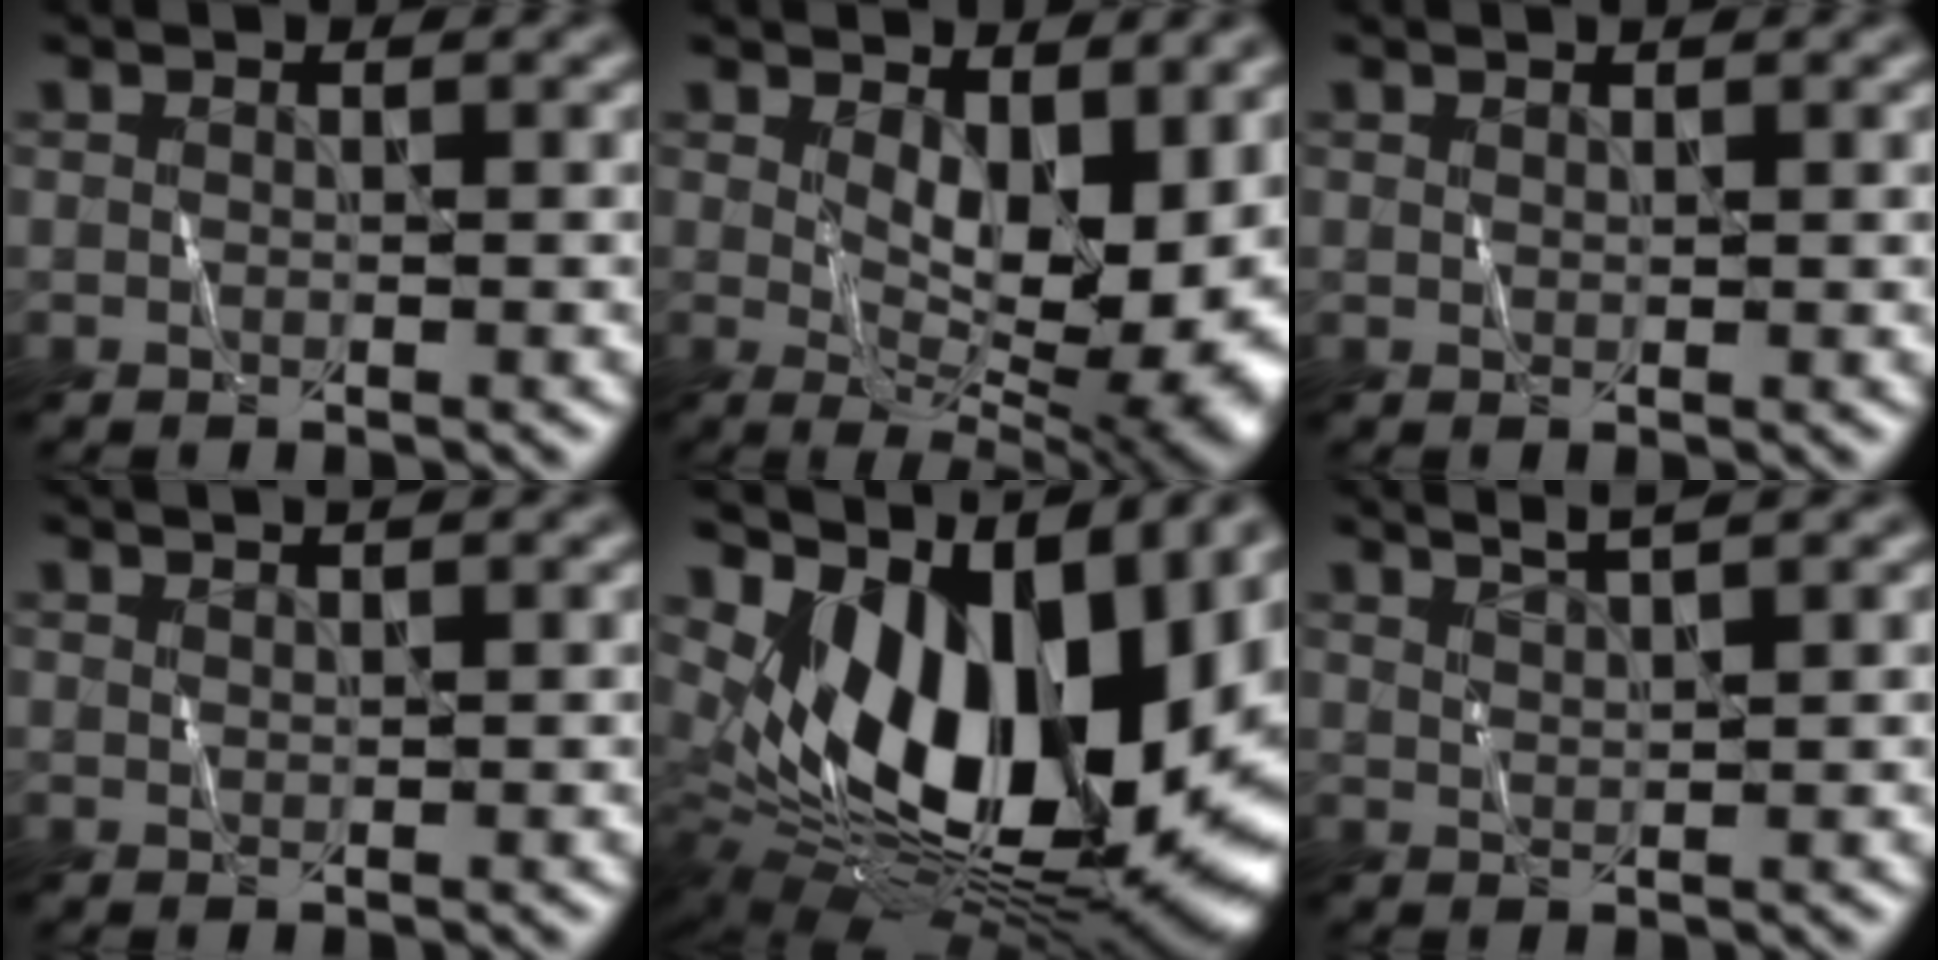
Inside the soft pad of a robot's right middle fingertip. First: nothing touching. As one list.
[{"total": 11.1, "force": [1.1, 5.4, 9.7], "torque": [-0.128, -0.010, 0.019]}, {"total": 0.5, "force": [0.4, 0.1, 0.2], "torque": [-0.003, -0.001, 0.009]}, {"total": 1.2, "force": [1.0, 0.2, 0.6], "torque": [-0.007, 0.000, 0.012]}, {"total": 17.6, "force": [3.4, 10.6, 13.6], "torque": [-0.206, 0.000, 0.060]}, {"total": 3.2, "force": [2.5, 0.5, 2.0], "torque": [-0.011, 0.009, 0.027]}]